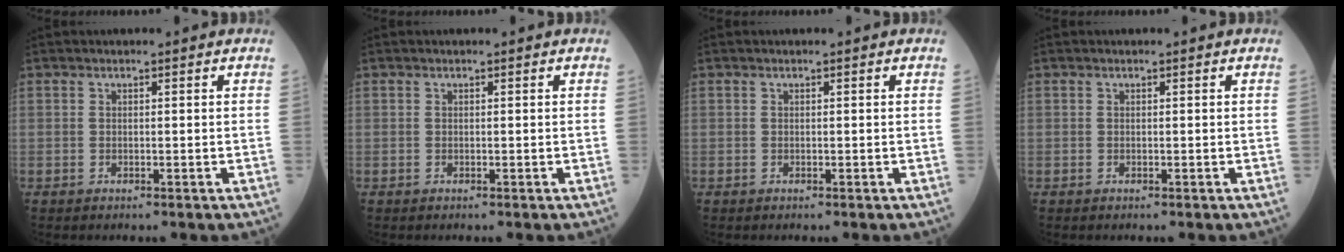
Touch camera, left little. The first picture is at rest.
{"total": 0.0}
{"total": 0.0}
{"total": 0.0}